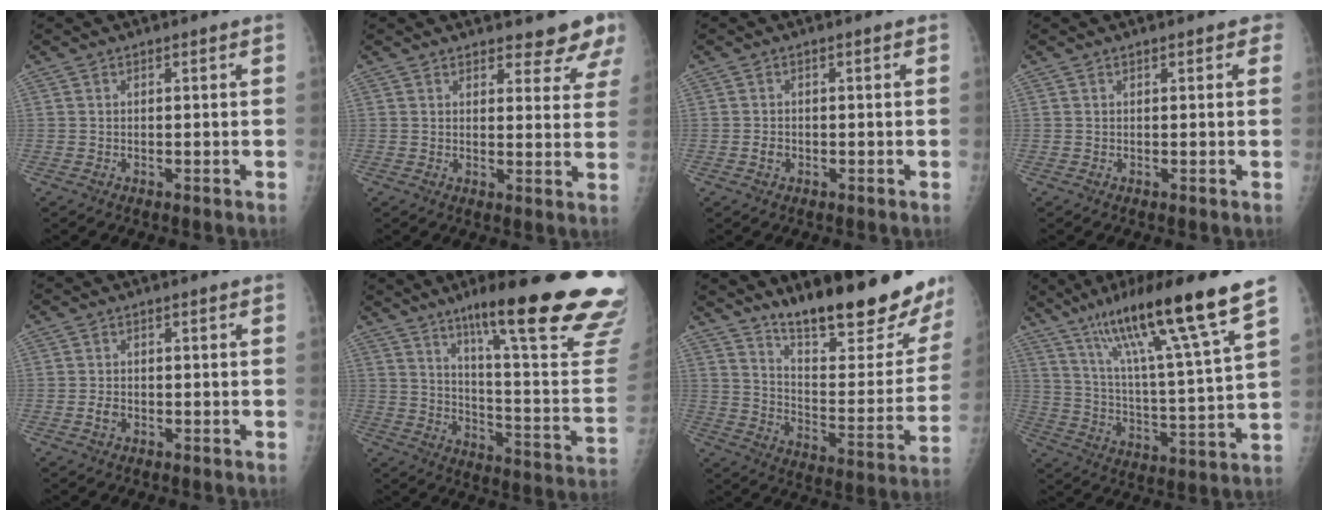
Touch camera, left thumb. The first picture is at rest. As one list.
[{"total": 7.8, "force": [7.1, 2.6, 2.0], "torque": [0.018, -0.039, 0.064]}, {"total": 1.5, "force": [-0.5, 1.1, 0.8], "torque": [-0.012, 0.003, -0.009]}, {"total": 1.4, "force": [0.9, 0.8, 0.8], "torque": [0.004, 0.000, 0.005]}, {"total": 1.7, "force": [-0.6, 1.2, 1.1], "torque": [-0.020, 0.004, -0.013]}, {"total": 30.0, "force": [19.1, 4.3, 22.8], "torque": [-0.248, -0.083, 0.271]}, {"total": 24.5, "force": [18.7, 5.1, 15.0], "torque": [-0.185, -0.117, 0.275]}, {"total": 20.7, "force": [13.5, 1.6, 15.6], "torque": [-0.250, -0.048, 0.228]}]